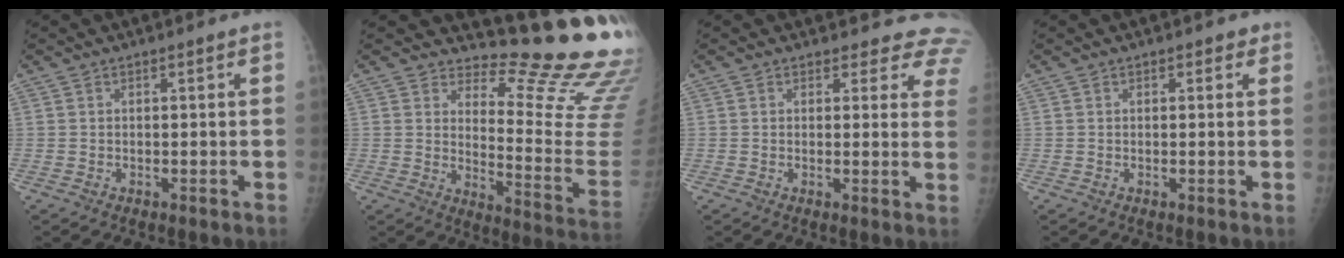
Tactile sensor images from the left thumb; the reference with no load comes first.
{"total": 17.5, "force": [15.6, 2.7, 7.4], "torque": [-0.063, -0.196, 0.186]}
{"total": 9.7, "force": [8.4, 4.6, 1.6], "torque": [0.036, -0.040, 0.055]}
{"total": 1.3, "force": [0.8, 0.9, 0.6], "torque": [0.006, -0.001, 0.004]}